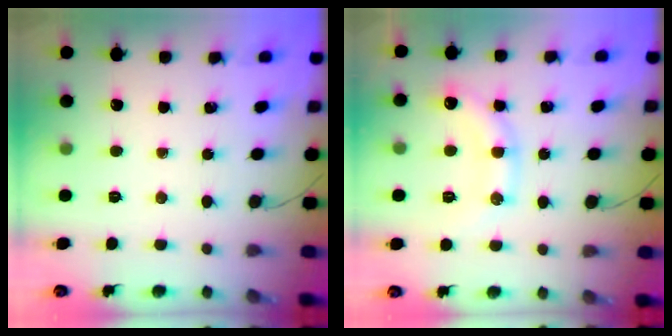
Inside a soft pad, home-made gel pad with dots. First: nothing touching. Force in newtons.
{"total": 13.4, "press": 13.3, "slide": 1.3}